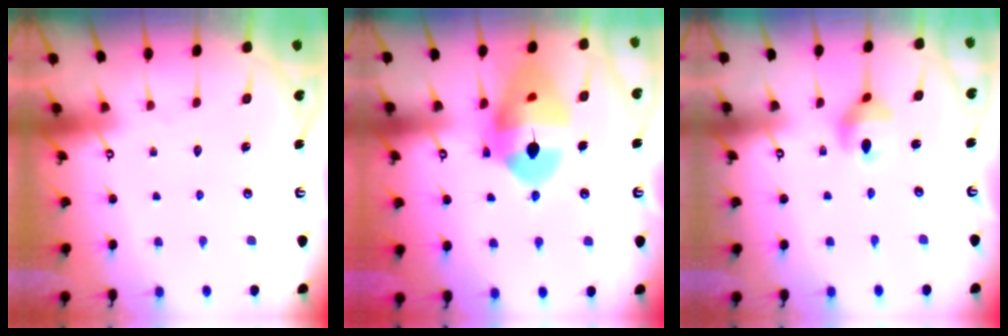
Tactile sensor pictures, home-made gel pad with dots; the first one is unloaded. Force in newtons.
{"total": 16.8, "press": 16.7, "slide": 1.6}
{"total": 7.9, "press": 7.9, "slide": 0.6}